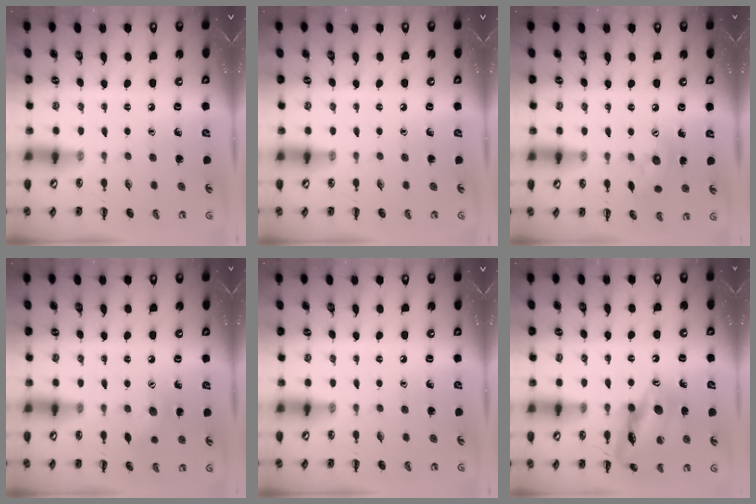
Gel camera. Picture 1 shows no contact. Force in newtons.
{"total": 0.0}
{"total": 8.4, "press": 8.4, "slide": 0.8}
{"total": 8.1, "press": 7.9, "slide": 1.8}
{"total": 0.0}
{"total": 14.4, "press": 14.2, "slide": 2.0}